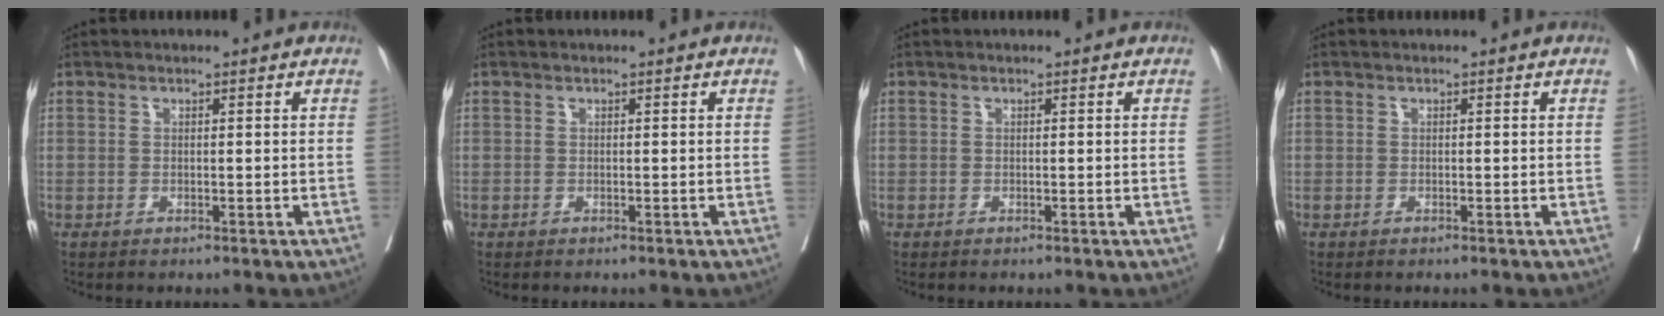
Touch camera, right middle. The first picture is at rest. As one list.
[{"total": 0.0}, {"total": 0.0}, {"total": 0.0}]